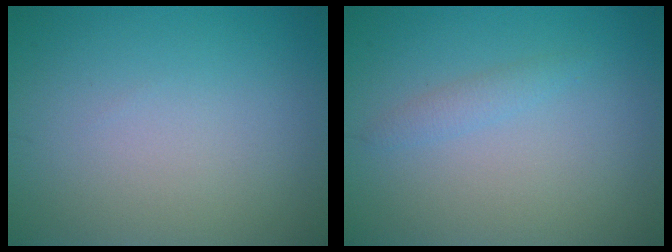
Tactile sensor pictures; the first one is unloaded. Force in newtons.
{"total": 1.2, "press": 1.2, "slide": 0.0}